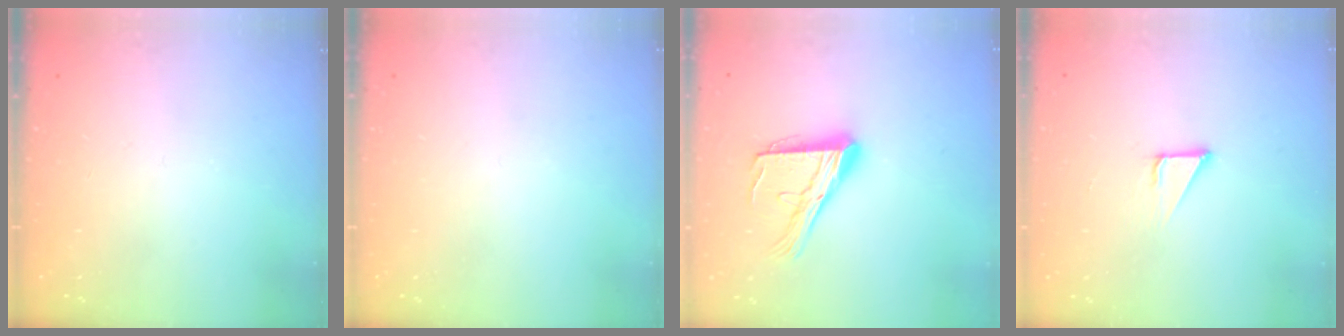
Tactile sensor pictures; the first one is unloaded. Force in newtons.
{"total": 0.0}
{"total": 16.9, "press": 16.8, "slide": 1.8}
{"total": 2.1, "press": 2.1, "slide": 0.1}